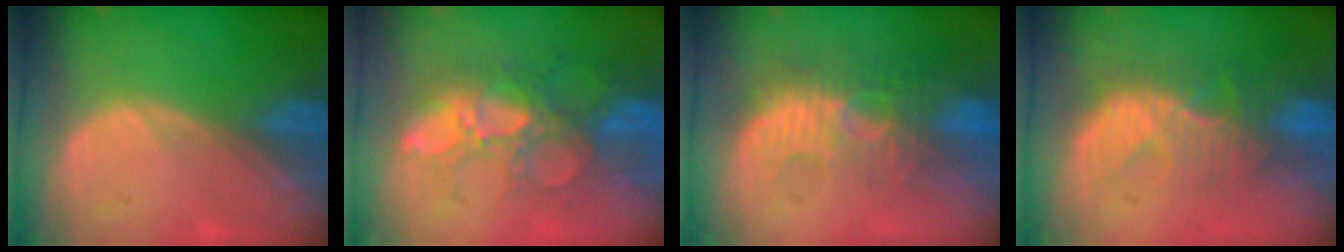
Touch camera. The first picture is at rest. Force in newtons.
{"total": 10.8, "press": 9.4, "slide": 5.3}
{"total": 9.3, "press": 8.8, "slide": 3.1}
{"total": 8.5, "press": 8.3, "slide": 1.7}